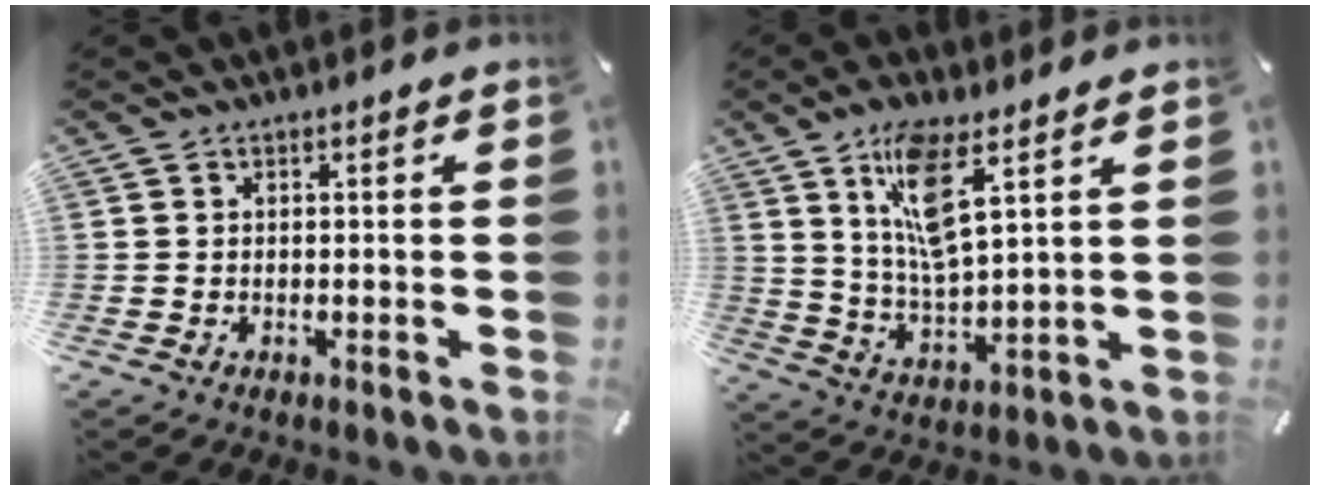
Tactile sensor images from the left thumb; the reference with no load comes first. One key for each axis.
{"total": 11.7, "fx": 6.9, "fy": 3.4, "fz": 8.8, "tx": -0.177, "ty": -0.020, "tz": 0.121}